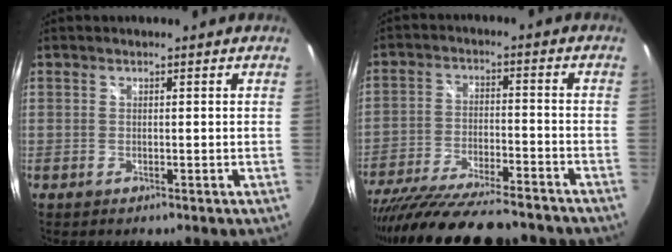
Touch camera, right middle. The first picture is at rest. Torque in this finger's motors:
{"motor_torque": [1.34, -0.80, 0.49, 0.21]}